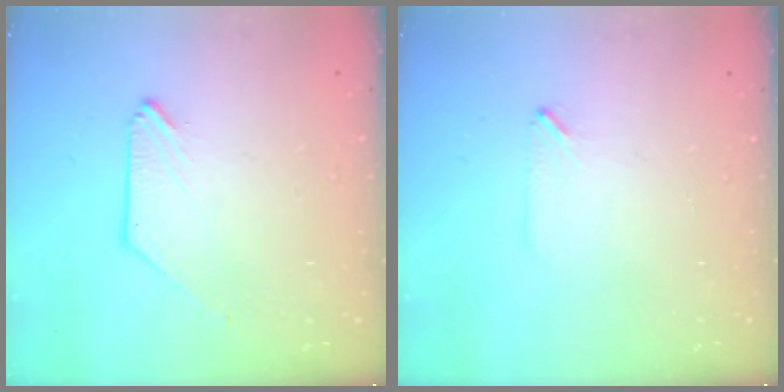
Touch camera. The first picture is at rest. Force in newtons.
{"total": 0.7, "press": 0.6, "slide": 0.3}